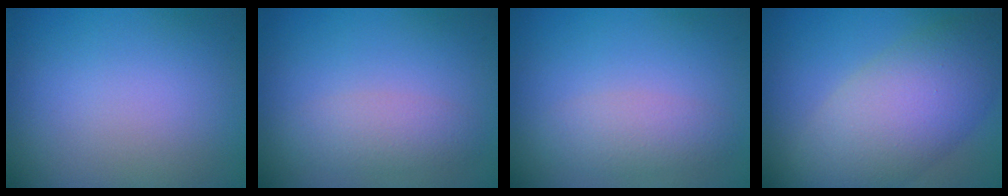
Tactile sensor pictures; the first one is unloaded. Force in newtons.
{"total": 2.2, "press": 2.2, "slide": 0.1}
{"total": 2.4, "press": 2.4, "slide": 0.0}
{"total": 8.6, "press": 8.6, "slide": 0.4}